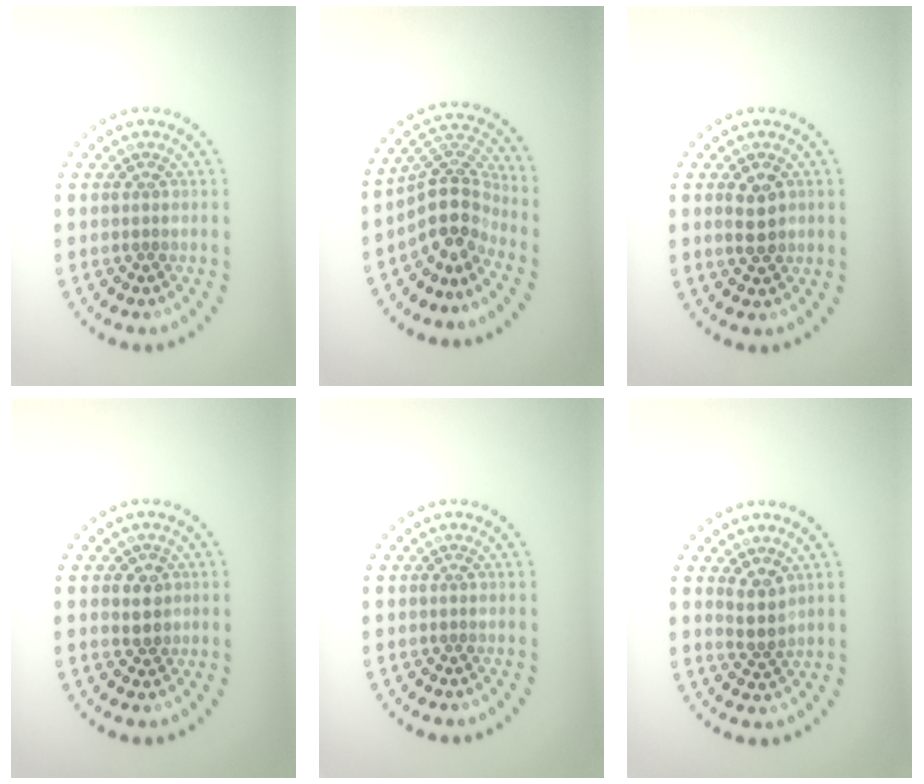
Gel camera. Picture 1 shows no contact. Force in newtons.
{"total": 4.7, "press": 3.5, "slide": 3.1}
{"total": 2.4, "press": 2.3, "slide": 0.3}
{"total": 1.4, "press": 1.3, "slide": 0.5}
{"total": 0.0}
{"total": 2.3, "press": 1.9, "slide": 1.3}